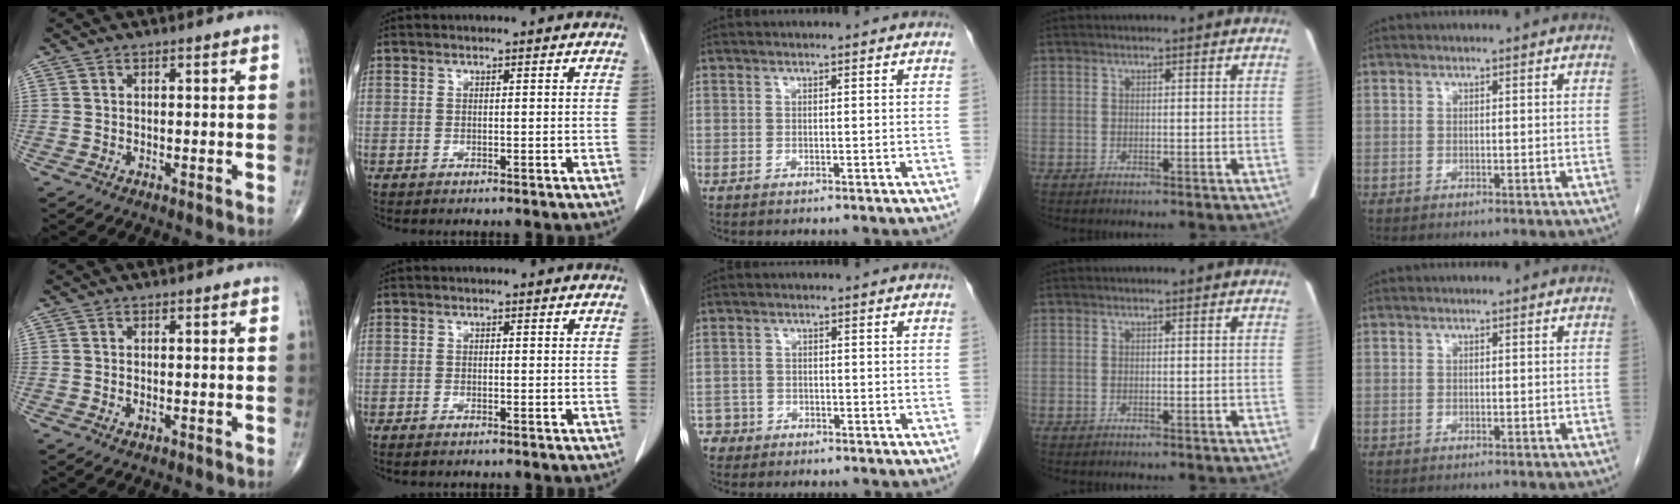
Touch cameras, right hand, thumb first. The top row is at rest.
{"thumb": {"total": 1.0, "force": [-0.4, 0.5, 0.8], "torque": [-0.015, 0.000, -0.006]}, "index": {"total": 1.4, "force": [-0.8, 0.7, 0.9], "torque": [-0.019, 0.000, -0.012]}, "middle": {"total": 2.2, "force": [-1.6, 1.4, -0.6], "torque": [0.011, 0.009, -0.031]}}